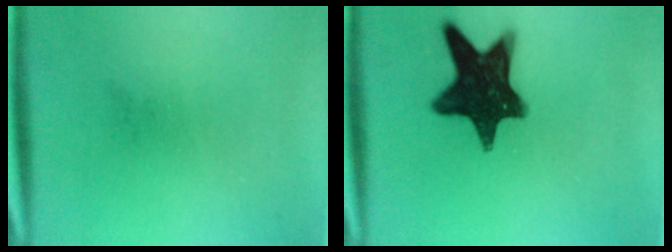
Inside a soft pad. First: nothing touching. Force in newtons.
{"total": 15.3}